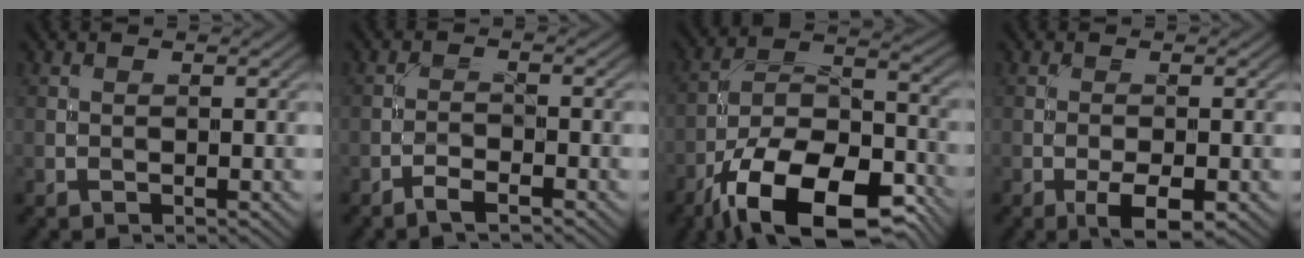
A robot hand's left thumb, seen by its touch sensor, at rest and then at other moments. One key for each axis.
{"total": 2.1, "fx": -1.8, "fy": 0.3, "fz": 1.1, "tx": -0.026, "ty": 0.002, "tz": -0.039}
{"total": 17.3, "fx": -10.8, "fy": 7.2, "fz": 11.4, "tx": -0.211, "ty": -0.019, "tz": -0.195}
{"total": 3.9, "fx": -1.8, "fy": 1.3, "fz": 3.2, "tx": -0.053, "ty": 0.000, "tz": -0.029}